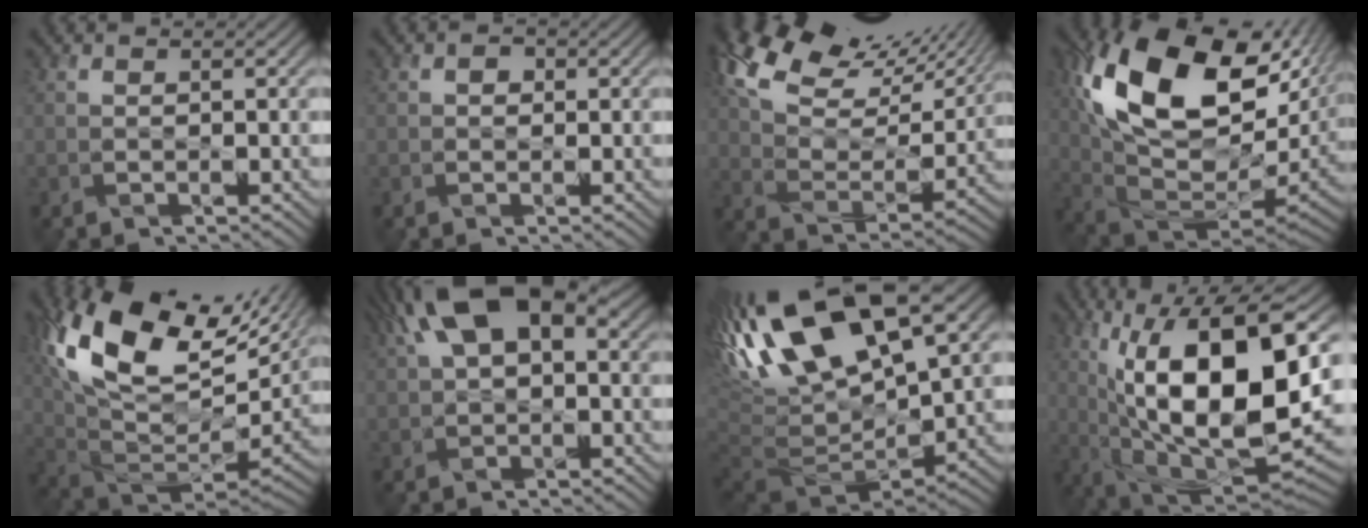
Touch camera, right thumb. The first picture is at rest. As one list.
[{"total": 1.1, "force": [0.1, 0.9, 0.5], "torque": [-0.005, -0.003, -0.004]}, {"total": 17.2, "force": [11.6, 7.2, 10.5], "torque": [-0.234, 0.035, 0.185]}, {"total": 21.5, "force": [7.2, 12.0, 16.3], "torque": [-0.334, 0.006, 0.145]}, {"total": 19.9, "force": [9.1, 10.5, 14.3], "torque": [-0.291, 0.014, 0.165]}, {"total": 12.5, "force": [4.4, 6.4, 9.8], "torque": [-0.190, 0.022, 0.066]}, {"total": 19.0, "force": [6.8, 9.0, 15.3], "torque": [-0.337, -0.005, 0.146]}, {"total": 18.5, "force": [3.3, 7.8, 16.4], "torque": [-0.287, 0.010, 0.056]}]